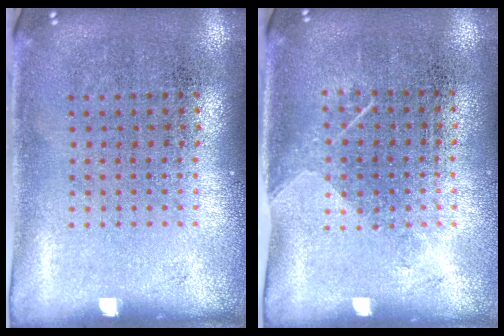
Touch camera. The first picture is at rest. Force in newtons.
{"total": 1.2, "press": 0.9, "slide": 0.8}